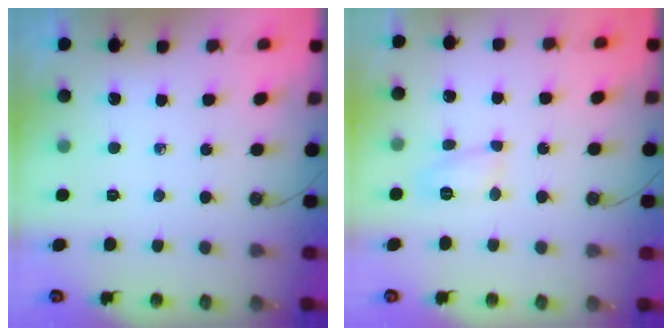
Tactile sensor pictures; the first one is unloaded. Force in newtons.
{"total": 6.6, "press": 6.6, "slide": 0.5}